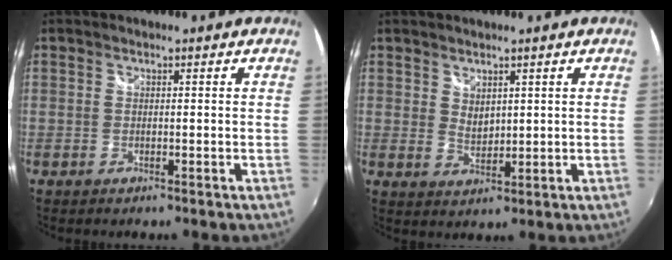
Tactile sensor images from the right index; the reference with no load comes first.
{"total": 2.8, "force": [1.7, 1.7, 1.4], "torque": [-0.018, -0.003, 0.031]}